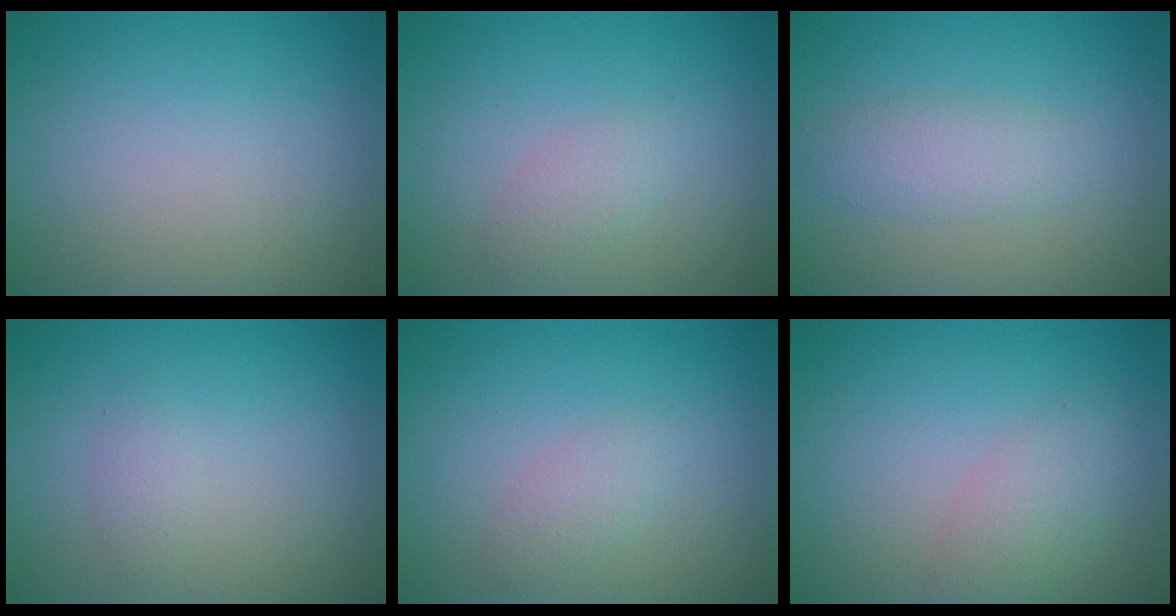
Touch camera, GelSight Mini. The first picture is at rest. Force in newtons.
{"total": 1.6, "press": 1.6, "slide": 0.0}
{"total": 2.5, "press": 2.5, "slide": 0.0}
{"total": 0.9, "press": 0.9, "slide": 0.0}
{"total": 1.6, "press": 1.6, "slide": 0.0}
{"total": 2.6, "press": 2.6, "slide": 0.1}